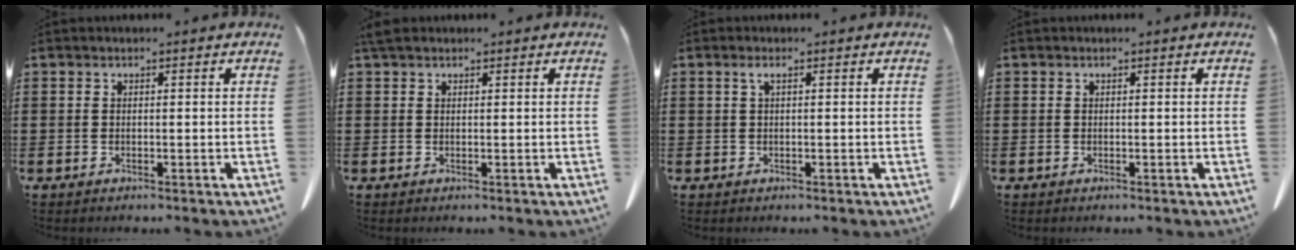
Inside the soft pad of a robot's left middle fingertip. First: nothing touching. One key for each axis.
{"total": 1.5, "fx": 1.2, "fy": 0.8, "fz": 0.6, "tx": -0.017, "ty": 0.004, "tz": 0.023}
{"total": 1.2, "fx": 0.3, "fy": 0.2, "fz": 1.2, "tx": -0.025, "ty": 0.001, "tz": 0.006}
{"total": 0.0}